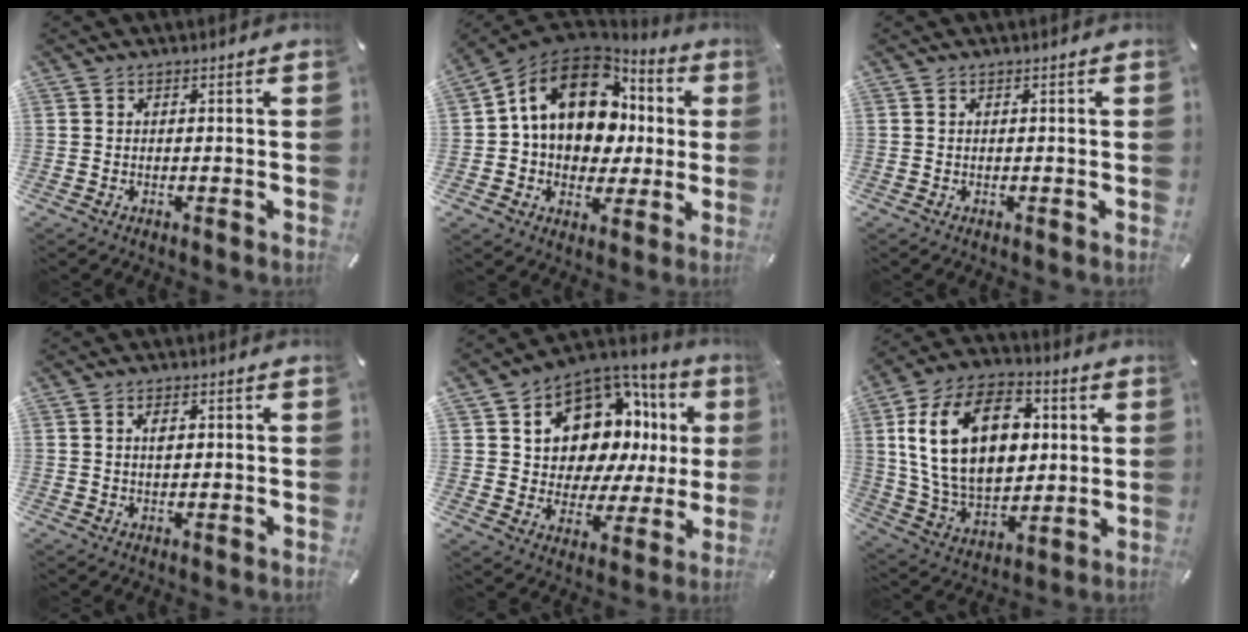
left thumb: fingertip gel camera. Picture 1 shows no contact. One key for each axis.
{"total": 16.2, "fx": 4.9, "fy": 12.3, "fz": 9.4, "tx": -0.178, "ty": -0.018, "tz": 0.092}
{"total": 0.0}
{"total": 1.9, "fx": 0.5, "fy": 0.9, "fz": 1.6, "tx": -0.035, "ty": 0.004, "tz": 0.007}
{"total": 13.6, "fx": 7.0, "fy": 9.4, "fz": 6.9, "tx": -0.112, "ty": -0.070, "tz": 0.127}
{"total": 22.8, "fx": 4.4, "fy": 15.6, "fz": 16.0, "tx": -0.316, "ty": 0.000, "tz": 0.071}